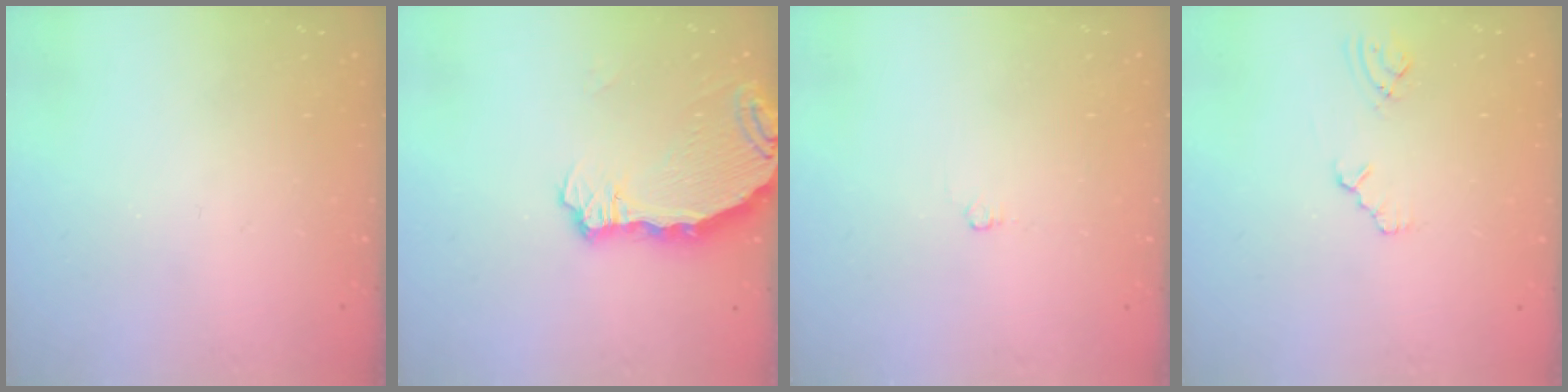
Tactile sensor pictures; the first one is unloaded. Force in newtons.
{"total": 7.0, "press": 6.1, "slide": 3.5}
{"total": 4.3, "press": 4.2, "slide": 1.1}
{"total": 2.4, "press": 2.3, "slide": 0.4}